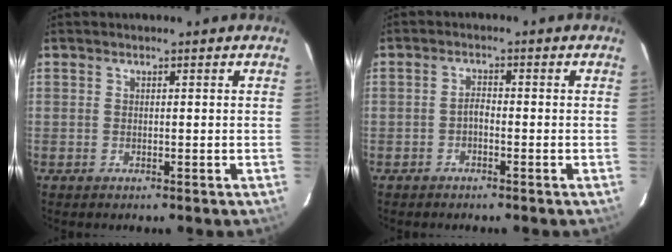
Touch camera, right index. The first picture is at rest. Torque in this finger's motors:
{"motor_torque": [0.38, -0.24, 0.17, 0.04]}